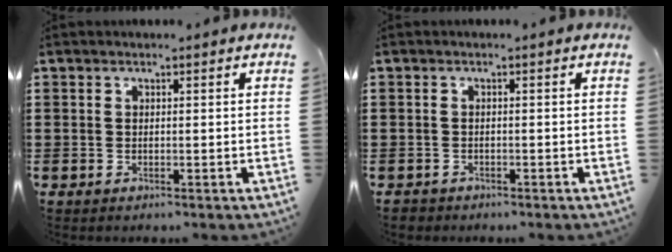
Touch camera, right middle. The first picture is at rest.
{"total": 0.7, "force": [-0.7, 0.3, -0.1], "torque": [-0.001, 0.001, -0.015]}